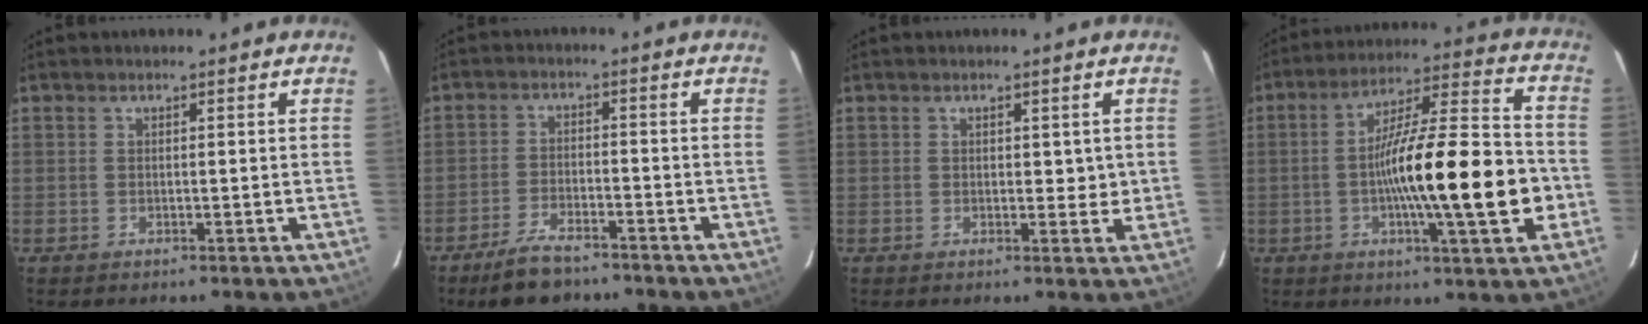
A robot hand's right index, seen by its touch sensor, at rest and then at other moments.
{"total": 7.0, "force": [-5.6, 2.2, 3.5], "torque": [-0.072, -0.009, -0.099]}
{"total": 2.4, "force": [0.5, 1.5, 1.8], "torque": [-0.018, 0.000, 0.008]}
{"total": 18.8, "force": [-3.6, 1.7, 18.4], "torque": [-0.299, 0.006, -0.056]}